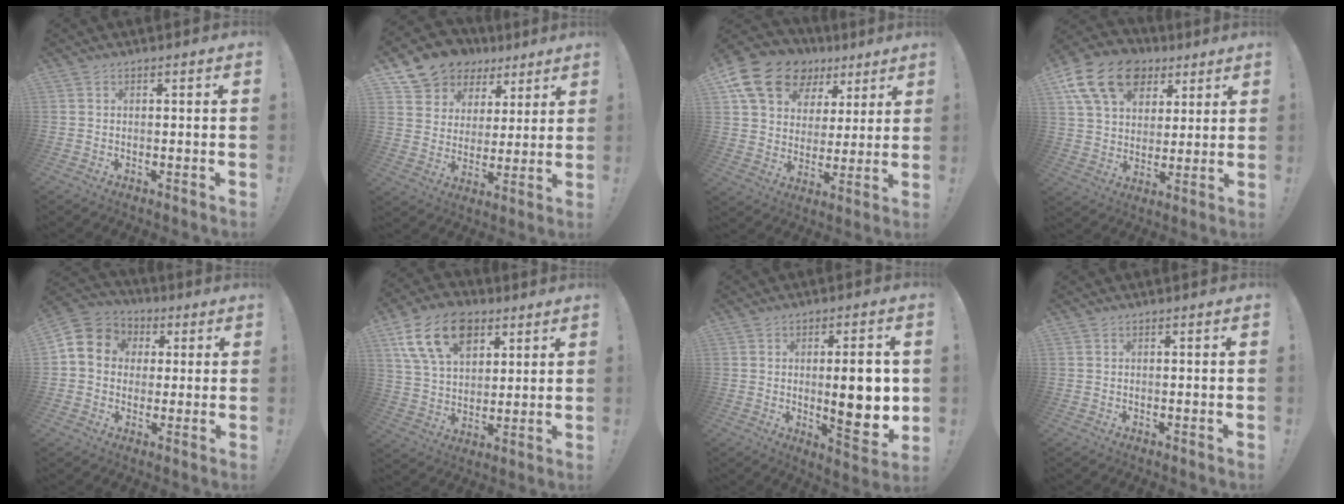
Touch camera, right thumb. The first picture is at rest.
{"total": 10.8, "force": [7.2, 7.9, 1.7], "torque": [-0.040, -0.056, 0.147]}
{"total": 18.3, "force": [10.3, 12.7, 8.2], "torque": [-0.132, -0.051, 0.202]}
{"total": 19.1, "force": [9.0, 13.5, 10.1], "torque": [-0.164, -0.036, 0.171]}
{"total": 9.3, "force": [1.5, 8.5, 3.7], "torque": [-0.057, 0.002, 0.034]}
{"total": 17.9, "force": [8.8, 11.8, 10.3], "torque": [-0.173, -0.029, 0.167]}
{"total": 13.4, "force": [0.4, 3.9, 12.8], "torque": [-0.165, -0.011, 0.006]}
{"total": 0.0}